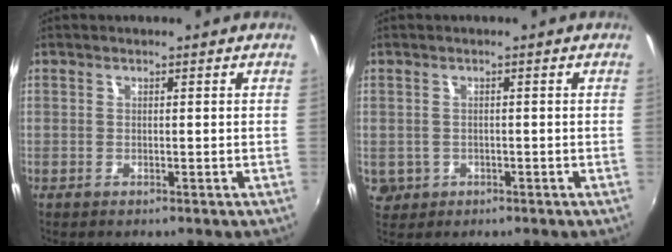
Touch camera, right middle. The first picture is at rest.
{"total": 3.9, "force": [-0.6, 3.6, 1.3], "torque": [-0.033, -0.003, -0.001]}